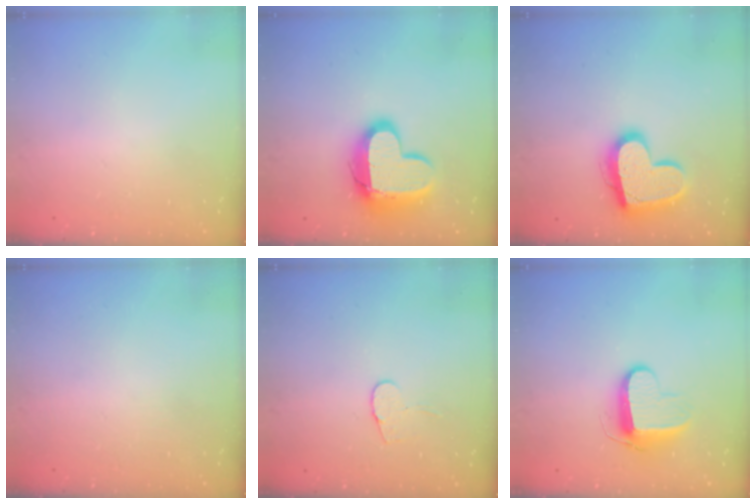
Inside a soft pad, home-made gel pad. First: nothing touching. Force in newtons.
{"total": 15.4, "press": 15.4, "slide": 1.1}
{"total": 17.0, "press": 16.9, "slide": 1.4}
{"total": 0.0}
{"total": 5.6, "press": 5.6, "slide": 0.4}
{"total": 9.5, "press": 9.5, "slide": 0.2}